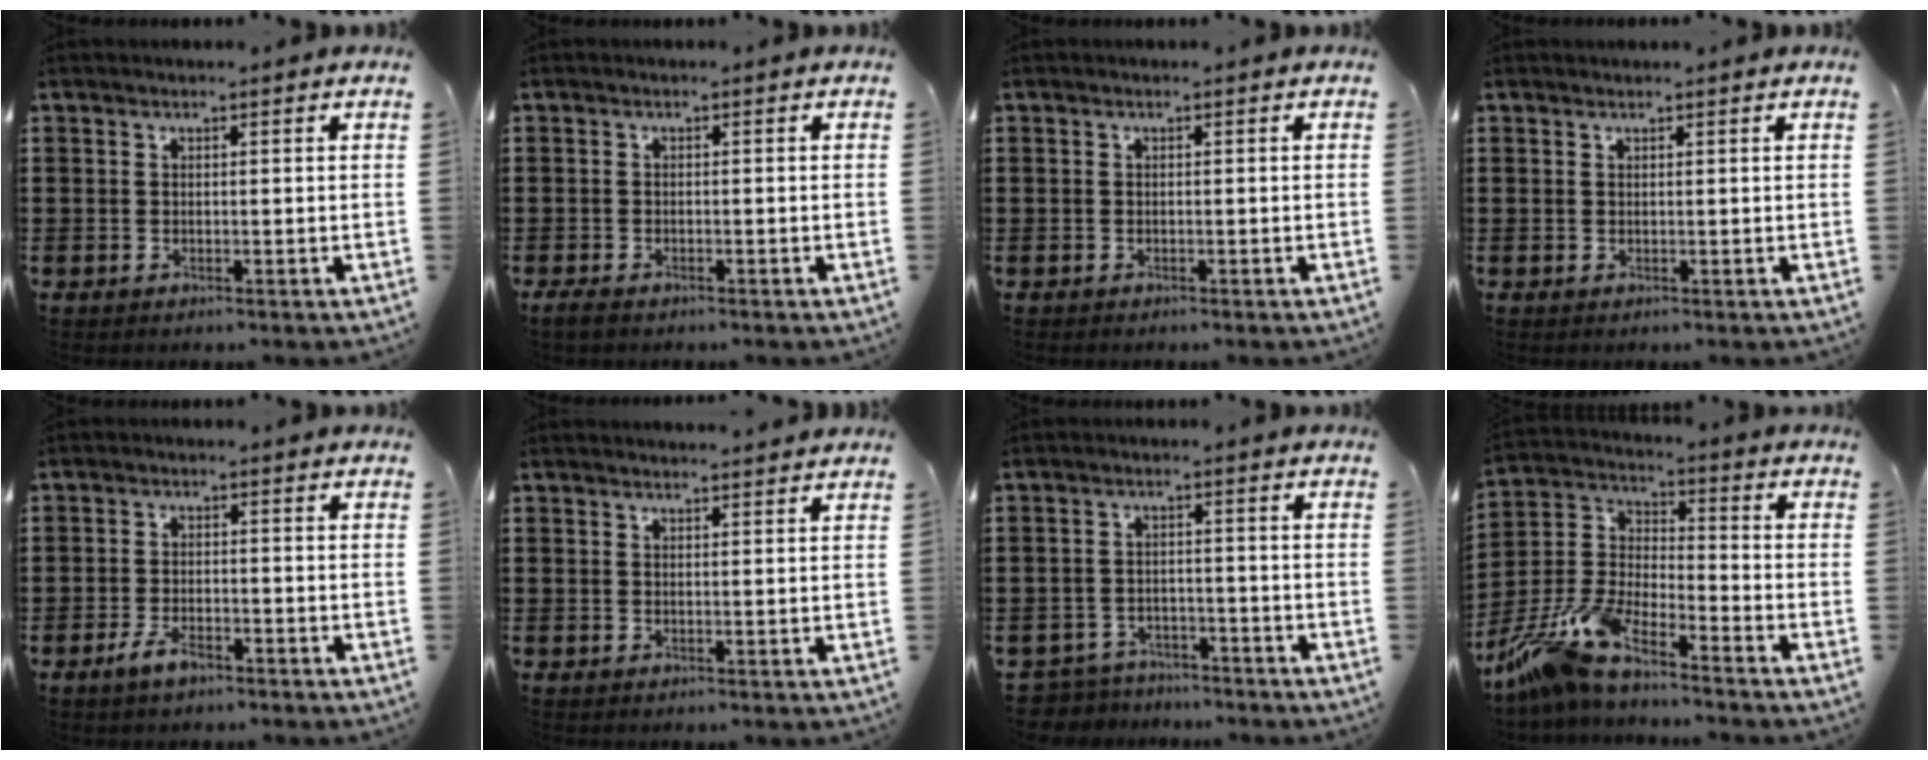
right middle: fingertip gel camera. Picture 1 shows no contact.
{"total": 1.5, "force": [-1.2, 0.7, 0.5], "torque": [-0.022, -0.001, -0.027]}
{"total": 0.7, "force": [-0.6, 0.2, 0.0], "torque": [-0.002, 0.002, -0.013]}
{"total": 0.0}
{"total": 3.6, "force": [-2.4, 1.4, 2.3], "torque": [-0.053, 0.001, -0.049]}
{"total": 1.2, "force": [1.2, -0.1, 0.1], "torque": [0.001, -0.003, 0.021]}
{"total": 4.1, "force": [-4.0, 0.7, -0.3], "torque": [-0.020, -0.005, -0.091]}
{"total": 11.0, "force": [-9.5, 1.8, 5.2], "torque": [-0.129, 0.008, -0.195]}